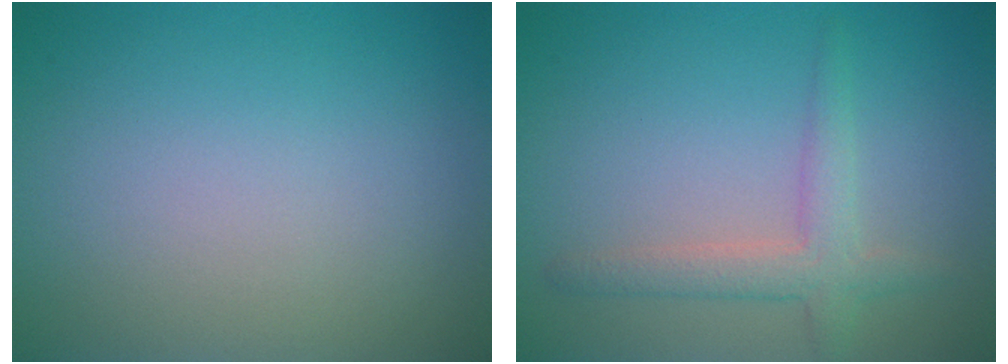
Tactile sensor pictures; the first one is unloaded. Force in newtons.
{"total": 2.9, "press": 2.8, "slide": 0.1}